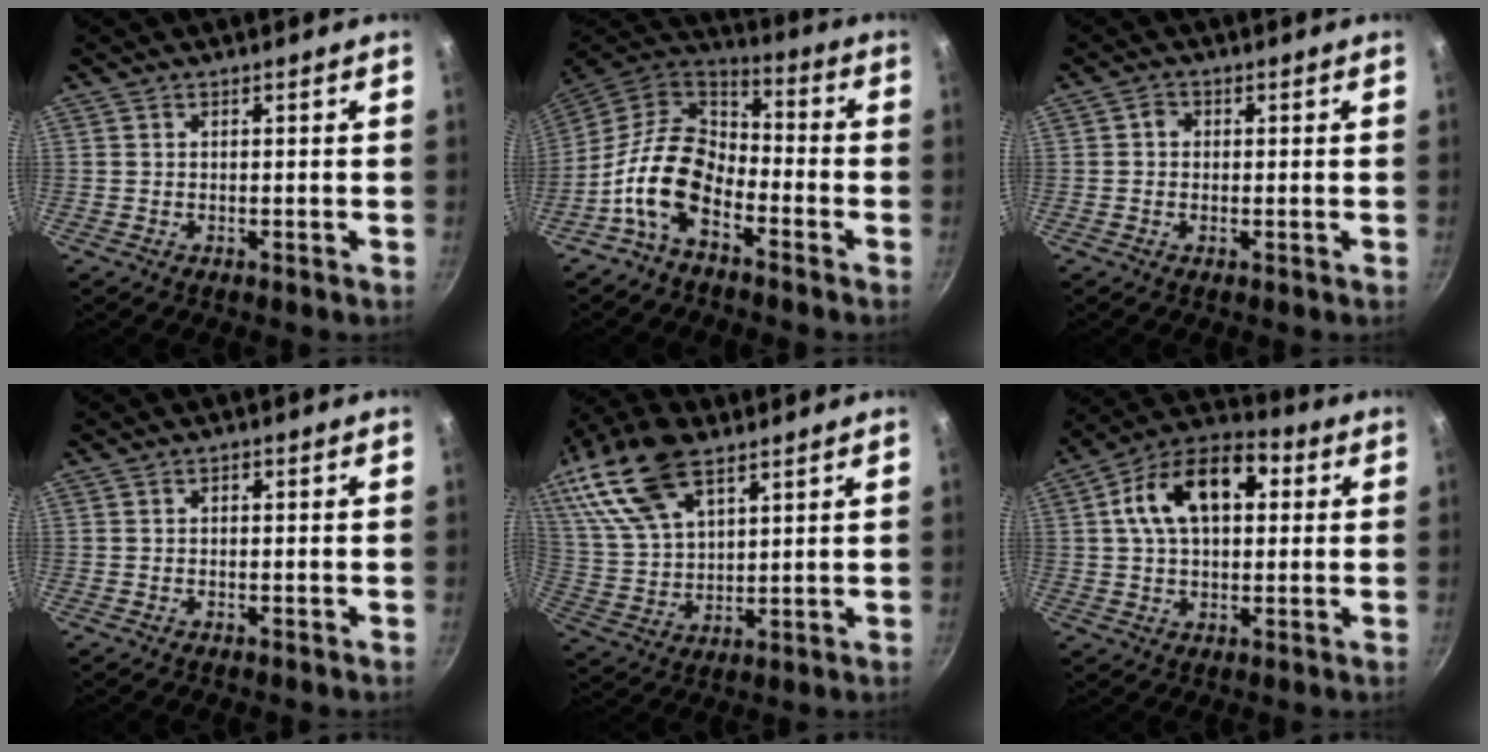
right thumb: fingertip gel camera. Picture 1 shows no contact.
{"total": 14.2, "force": [-6.3, 8.5, 9.4], "torque": [-0.158, 0.057, -0.143]}
{"total": 1.6, "force": [0.1, 1.5, 0.6], "torque": [-0.009, 0.003, -0.004]}
{"total": 0.6, "force": [-0.2, 0.4, 0.4], "torque": [-0.007, 0.004, -0.006]}
{"total": 18.4, "force": [10.5, 9.3, 12.0], "torque": [-0.236, -0.006, 0.210]}
{"total": 16.4, "force": [3.8, 10.0, 12.5], "torque": [-0.180, 0.026, 0.046]}